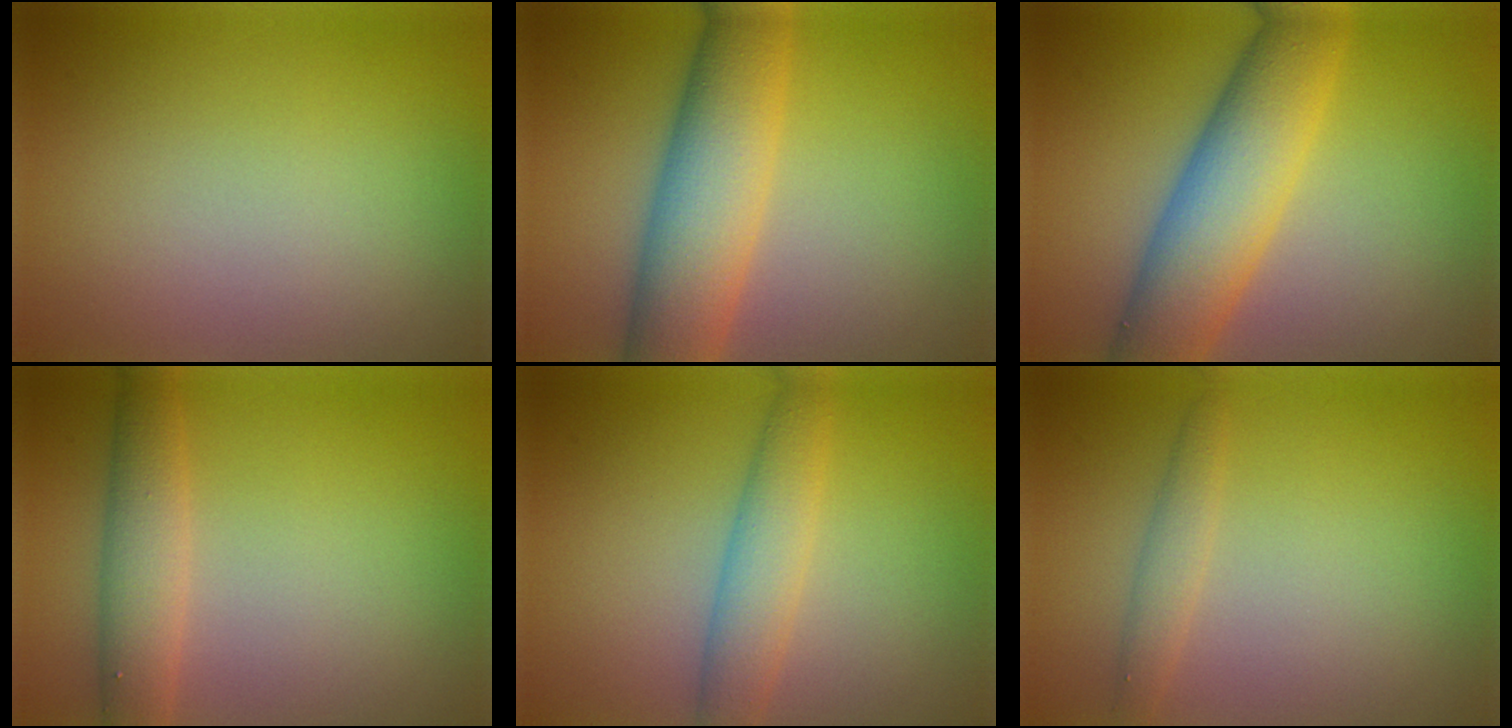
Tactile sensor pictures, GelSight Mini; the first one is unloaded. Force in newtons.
{"total": 8.3, "press": 8.3, "slide": 0.2}
{"total": 8.3, "press": 8.3, "slide": 0.1}
{"total": 3.6, "press": 3.6, "slide": 0.1}
{"total": 4.4, "press": 4.4, "slide": 0.1}
{"total": 1.6, "press": 1.6, "slide": 0.1}